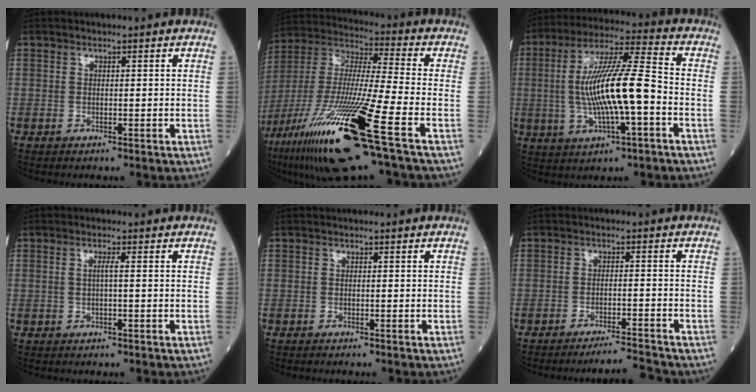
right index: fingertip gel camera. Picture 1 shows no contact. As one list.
[{"total": 24.1, "force": [-12.3, 0.6, 20.7], "torque": [-0.419, -0.057, -0.224]}, {"total": 13.9, "force": [-1.8, 1.6, 13.7], "torque": [-0.263, 0.011, -0.028]}, {"total": 2.2, "force": [0.0, 0.0, 2.2], "torque": [-0.043, 0.003, 0.002]}, {"total": 0.6, "force": [-0.6, -0.1, 0.2], "torque": [-0.002, 0.000, -0.008]}, {"total": 4.7, "force": [-4.4, -1.7, 0.2], "torque": [-0.002, -0.007, -0.070]}]